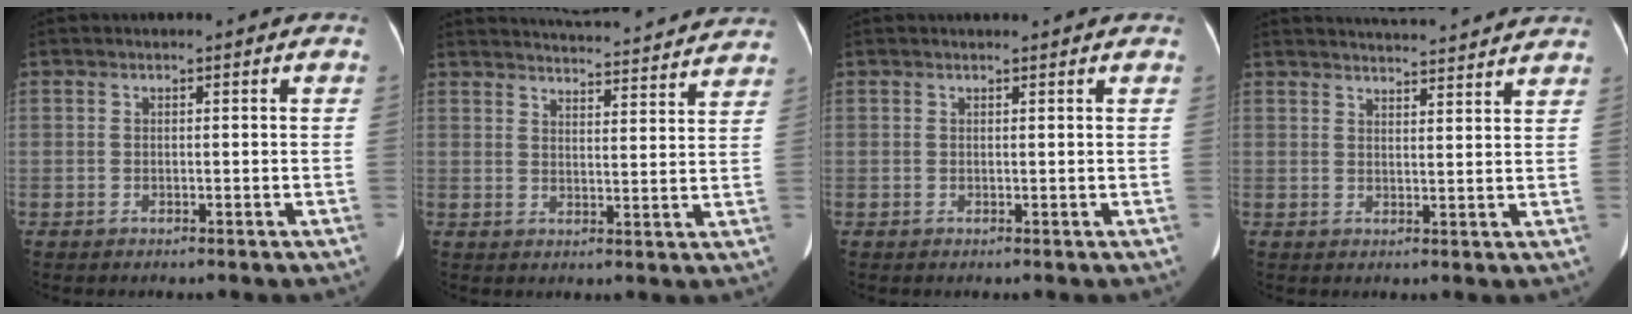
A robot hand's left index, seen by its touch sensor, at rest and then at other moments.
{"total": 20.6, "force": [19.7, 2.4, 5.4], "torque": [-0.074, -0.010, 0.241]}
{"total": 2.6, "force": [2.5, 0.3, 0.8], "torque": [-0.011, 0.018, 0.031]}
{"total": 12.6, "force": [12.1, 1.0, 3.5], "torque": [-0.048, 0.017, 0.149]}